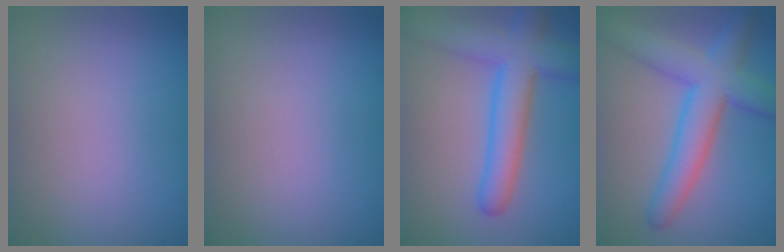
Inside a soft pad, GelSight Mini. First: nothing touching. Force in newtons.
{"total": 0.0}
{"total": 6.6, "press": 6.6, "slide": 0.4}
{"total": 6.5, "press": 6.5, "slide": 0.3}